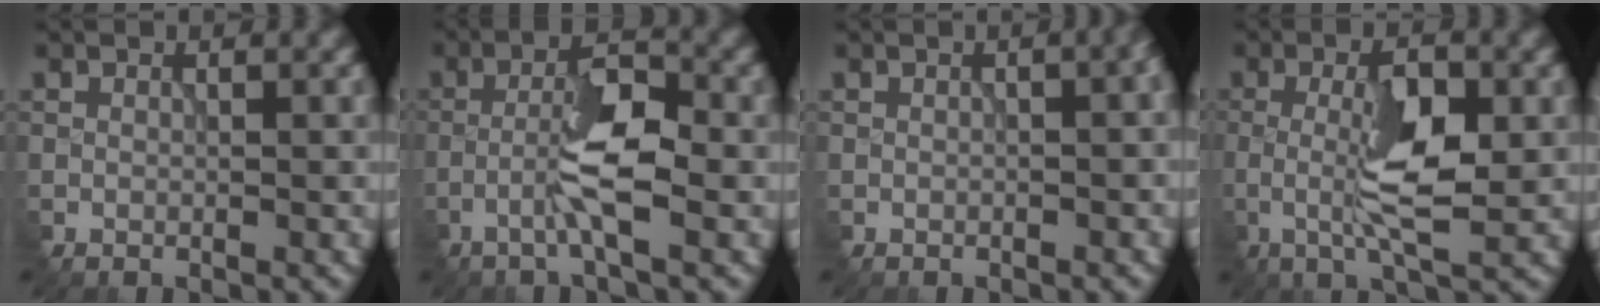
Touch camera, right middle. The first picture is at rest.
{"total": 4.5, "force": [-1.8, 0.7, 4.1], "torque": [-0.080, 0.013, -0.041]}
{"total": 6.8, "force": [0.1, 3.2, 6.0], "torque": [-0.011, 0.015, -0.021]}
{"total": 5.8, "force": [-0.5, 1.5, 5.6], "torque": [-0.111, 0.000, -0.013]}